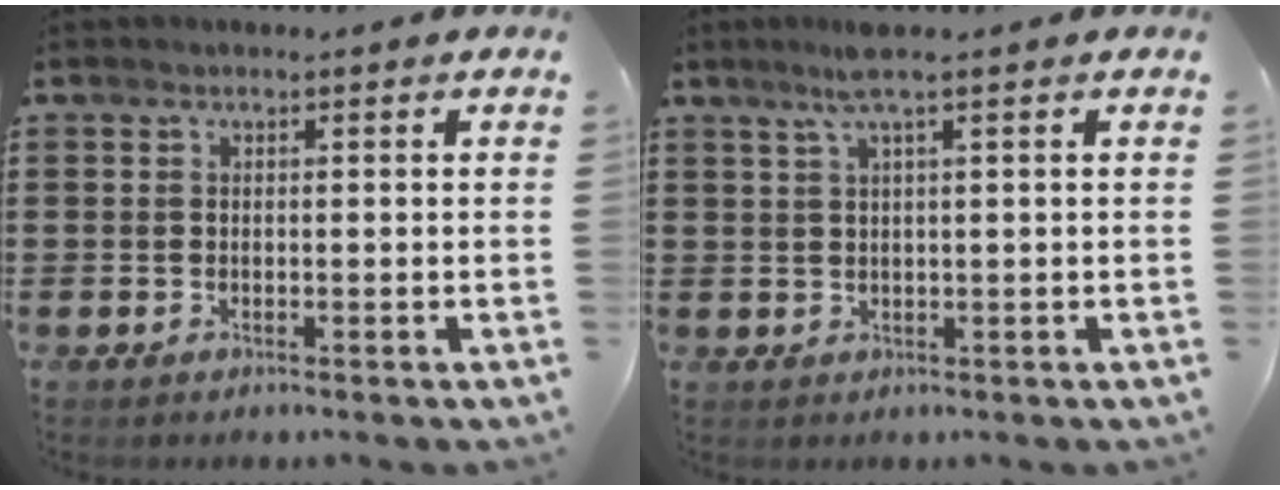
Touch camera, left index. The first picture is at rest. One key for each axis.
{"total": 3.5, "fx": 1.9, "fy": -0.2, "fz": 2.9, "tx": -0.062, "ty": 0.001, "tz": 0.033}